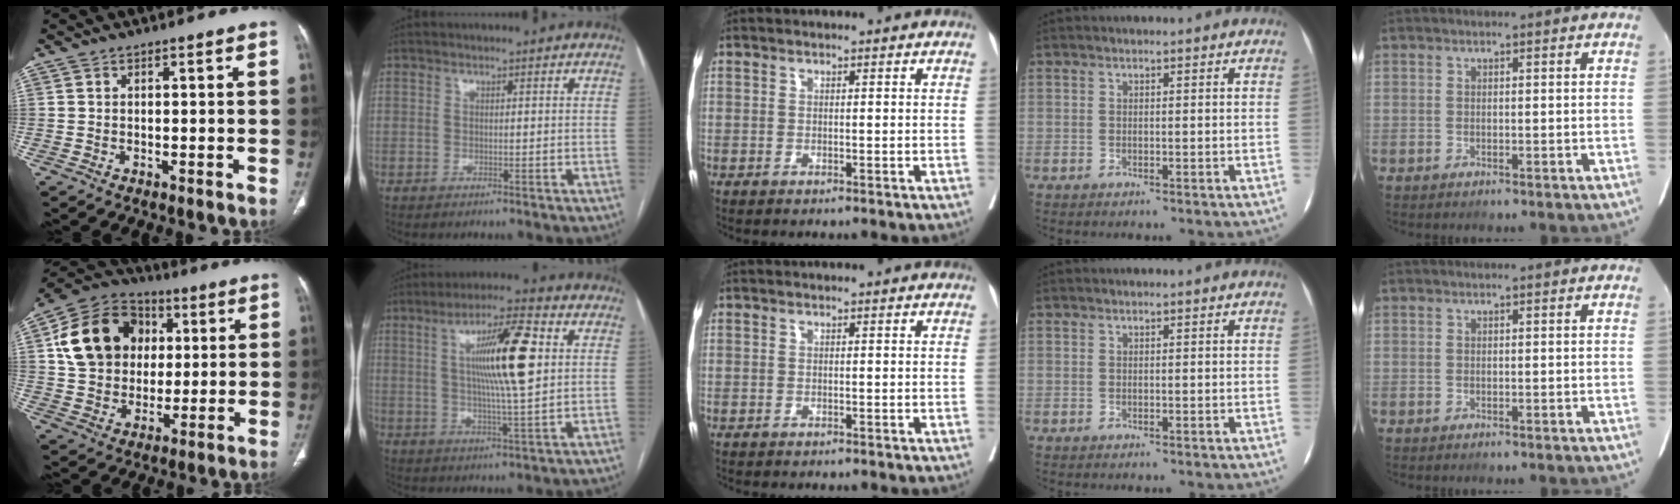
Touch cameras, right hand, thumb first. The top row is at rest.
{"thumb": {"total": 17.7, "force": [3.9, 14.4, 9.6], "torque": [-0.153, 0.013, 0.067]}, "index": {"total": 12.9, "force": [2.8, 1.1, 12.6], "torque": [-0.216, 0.007, 0.044]}, "middle": {"total": 1.7, "force": [-1.5, 0.3, 0.7], "torque": [-0.015, -0.005, -0.018]}}